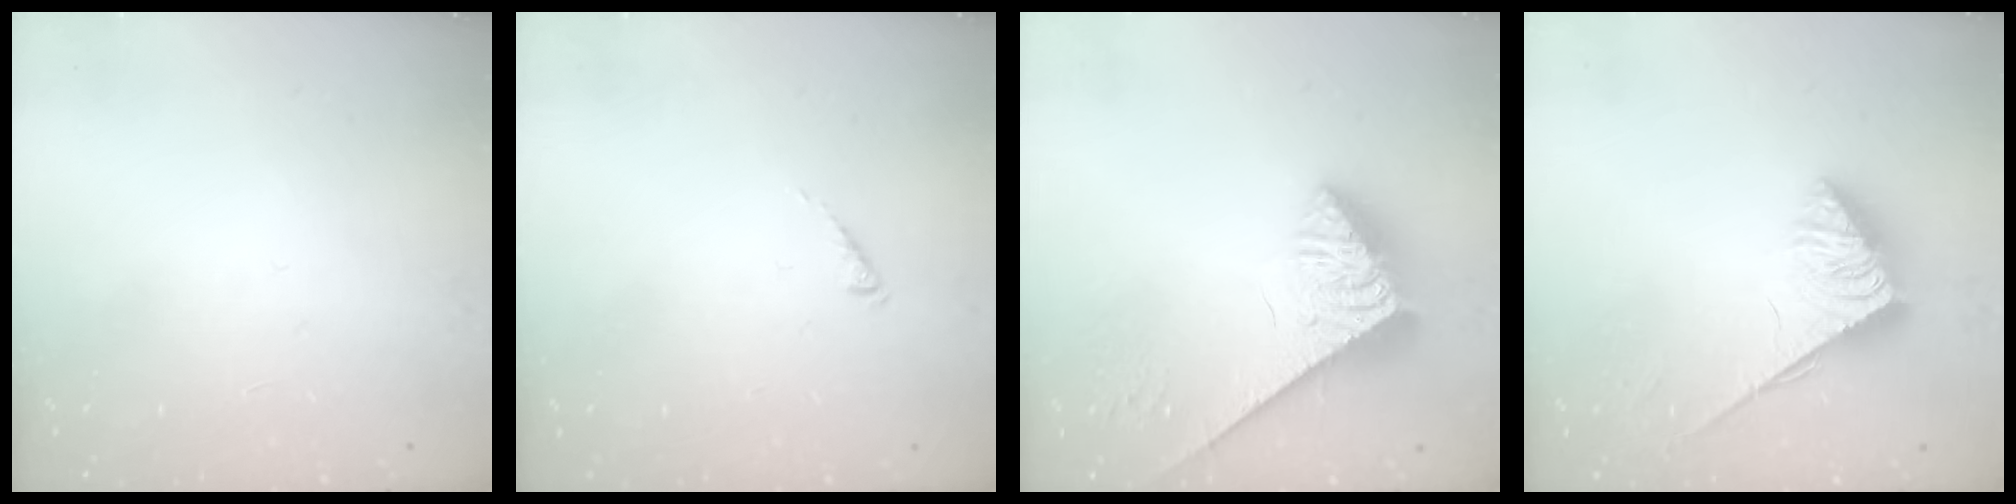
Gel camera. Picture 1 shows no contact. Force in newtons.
{"total": 0.0}
{"total": 4.8, "press": 4.8, "slide": 0.5}
{"total": 3.8, "press": 3.8, "slide": 0.6}